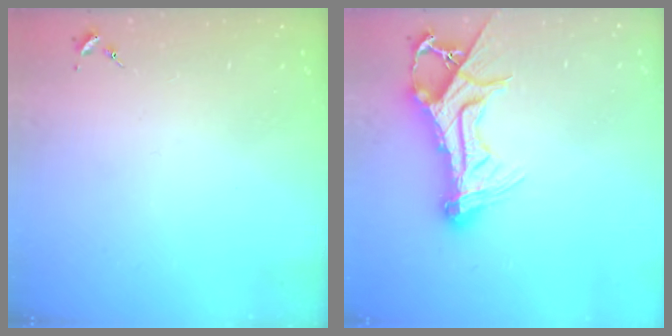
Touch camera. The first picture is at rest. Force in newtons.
{"total": 15.5, "press": 15.4, "slide": 1.4}